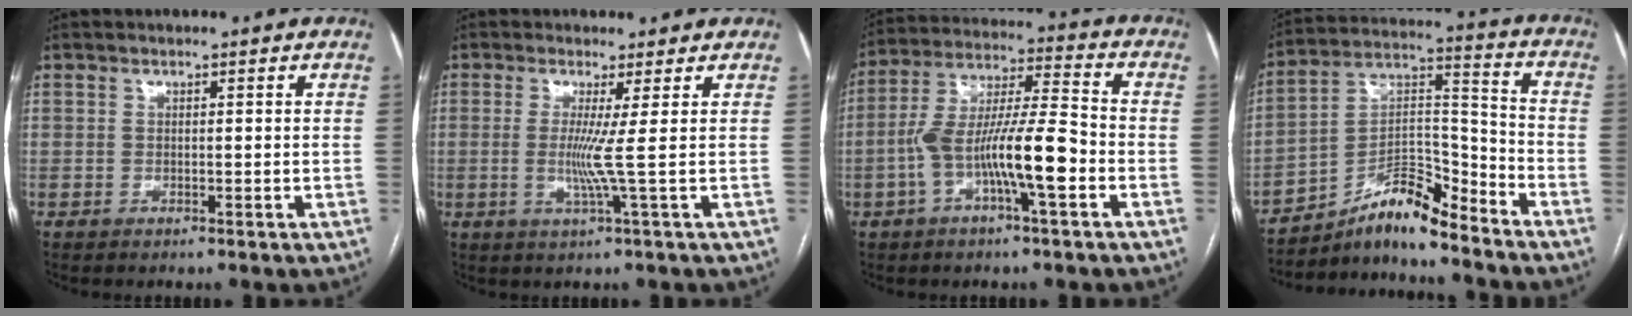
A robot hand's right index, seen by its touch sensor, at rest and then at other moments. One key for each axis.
{"total": 3.9, "fx": 0.0, "fy": -1.8, "fz": 3.5, "tx": -0.071, "ty": -0.011, "tz": -0.001}
{"total": 12.9, "fx": -4.1, "fy": 1.8, "fz": 12.1, "tx": -0.231, "ty": 0.018, "tz": -0.073}
{"total": 11.4, "fx": -9.7, "fy": 1.6, "fz": 5.8, "tx": -0.101, "ty": 0.028, "tz": -0.171}